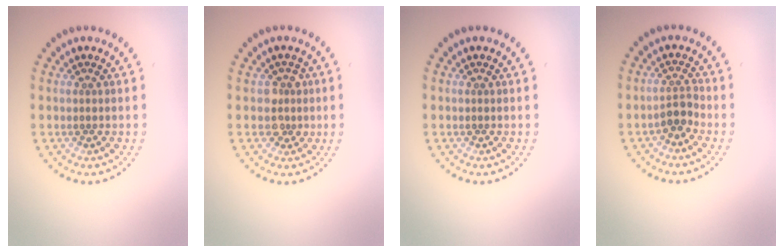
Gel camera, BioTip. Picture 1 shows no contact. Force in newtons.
{"total": 1.8, "press": 1.5, "slide": 1.0}
{"total": 0.0}
{"total": 1.7, "press": 1.3, "slide": 1.1}